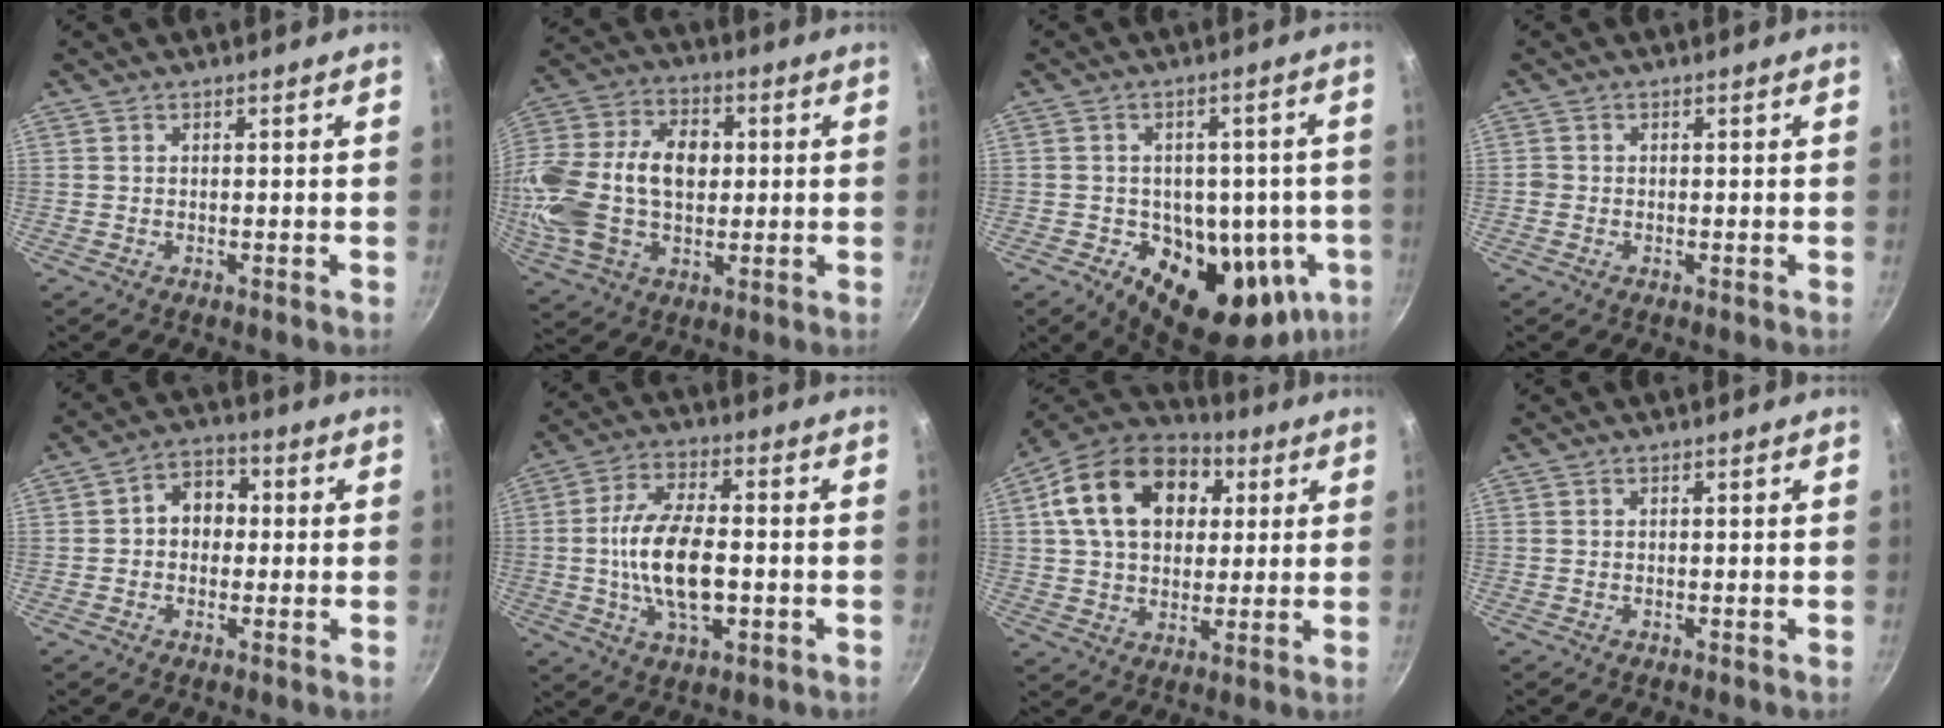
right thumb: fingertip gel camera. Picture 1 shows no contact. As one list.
[{"total": 21.9, "force": [0.8, 14.5, 16.3], "torque": [-0.304, 0.030, 0.009]}, {"total": 19.4, "force": [-5.4, 12.7, 13.6], "torque": [-0.154, -0.002, -0.061]}, {"total": 0.8, "force": [-0.3, 0.8, 0.2], "torque": [-0.003, 0.001, -0.007]}, {"total": 7.0, "force": [0.3, 5.6, 4.3], "torque": [-0.025, 0.018, -0.008]}, {"total": 14.0, "force": [-1.8, 6.9, 12.1], "torque": [-0.214, 0.021, -0.035]}, {"total": 20.1, "force": [5.9, 14.1, 13.1], "torque": [-0.206, 0.014, 0.087]}, {"total": 0.0}]